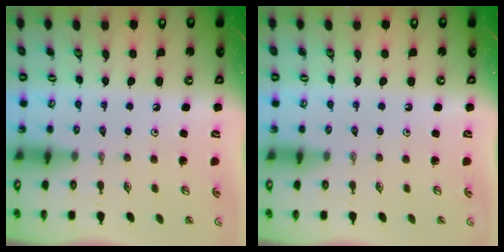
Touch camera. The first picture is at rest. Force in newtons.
{"total": 0.0}